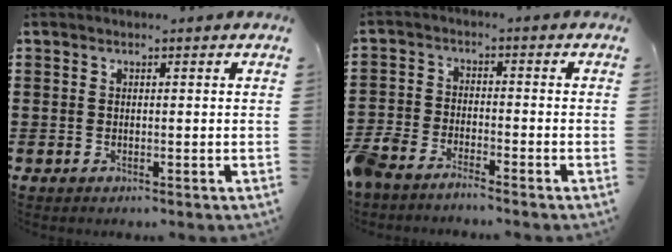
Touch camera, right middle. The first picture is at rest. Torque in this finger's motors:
{"motor_torque": [2.14, 0.00, 0.19, 0.11]}